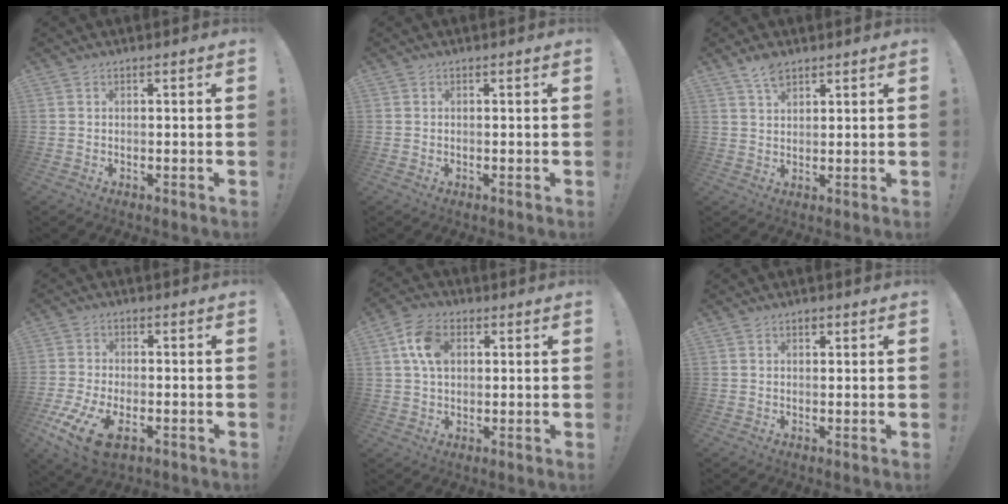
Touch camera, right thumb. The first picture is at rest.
{"total": 0.0}
{"total": 4.5, "force": [3.2, 2.0, 2.4], "torque": [-0.045, -0.013, 0.059]}
{"total": 11.6, "force": [-5.4, 5.5, 8.6], "torque": [-0.185, 0.012, -0.094]}
{"total": 9.8, "force": [2.5, 6.8, 6.6], "torque": [-0.132, 0.012, 0.050]}
{"total": 1.1, "force": [0.7, 0.7, 0.5], "torque": [-0.007, -0.001, 0.013]}